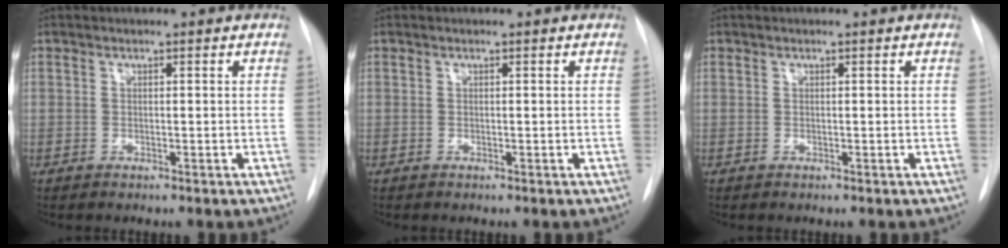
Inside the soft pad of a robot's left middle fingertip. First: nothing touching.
{"total": 0.0}
{"total": 0.0}